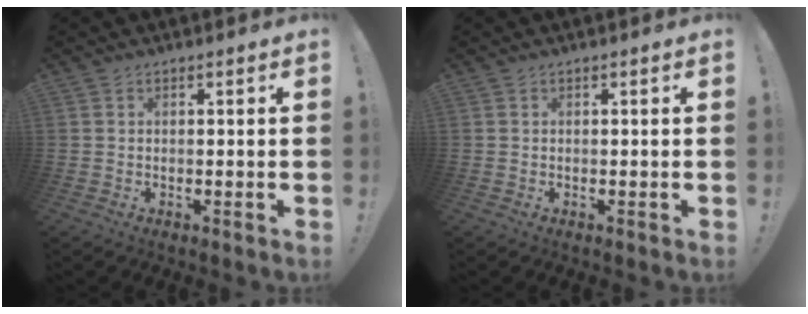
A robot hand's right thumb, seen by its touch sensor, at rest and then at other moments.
{"total": 0.0}